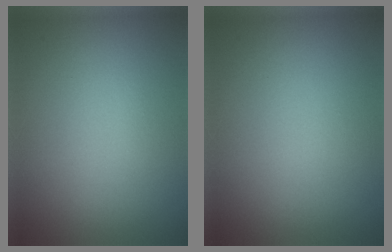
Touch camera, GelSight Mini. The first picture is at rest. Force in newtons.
{"total": 0.0}